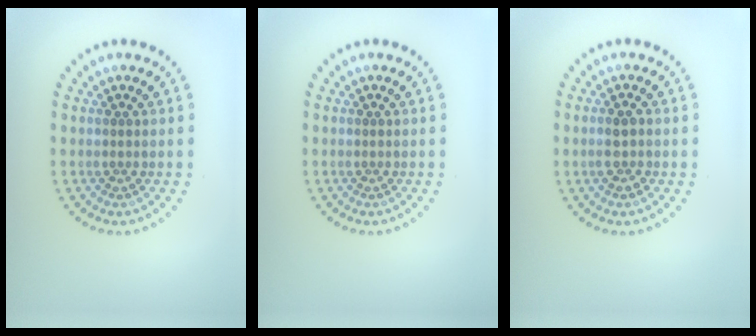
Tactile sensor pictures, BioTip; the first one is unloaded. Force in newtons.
{"total": 0.0}
{"total": 1.8, "press": 1.7, "slide": 0.4}